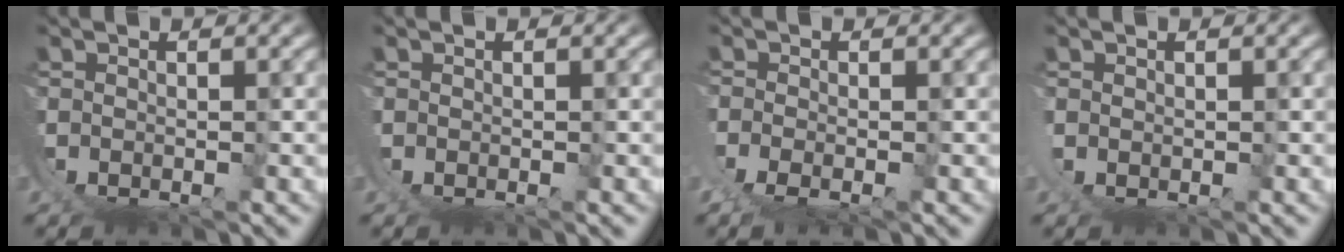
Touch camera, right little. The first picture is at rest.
{"total": 0.6, "force": [0.4, -0.5, -0.2], "torque": [0.010, 0.006, 0.004]}
{"total": 1.8, "force": [0.0, -1.4, 1.1], "torque": [-0.020, -0.005, 0.006]}
{"total": 1.4, "force": [1.2, -0.7, 0.1], "torque": [-0.005, 0.006, 0.022]}